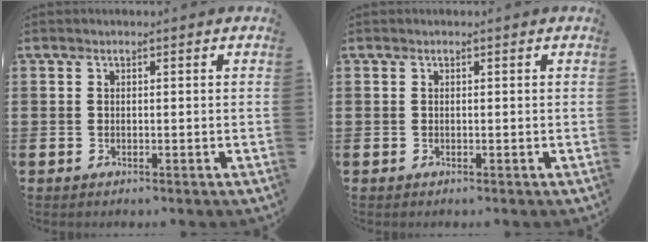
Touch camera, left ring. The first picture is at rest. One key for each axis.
{"total": 0.0}